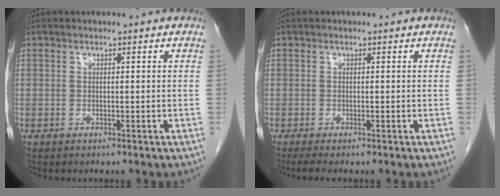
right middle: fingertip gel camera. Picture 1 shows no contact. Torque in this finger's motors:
{"motor_torque": [0.35, -0.10, -0.01, 0.01]}